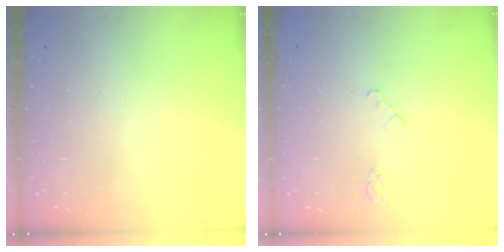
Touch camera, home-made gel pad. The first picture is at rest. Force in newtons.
{"total": 0.0}